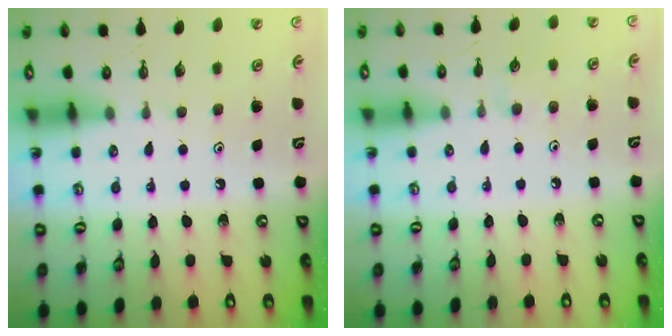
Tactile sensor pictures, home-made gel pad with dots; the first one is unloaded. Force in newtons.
{"total": 1.9, "press": 1.8, "slide": 0.3}